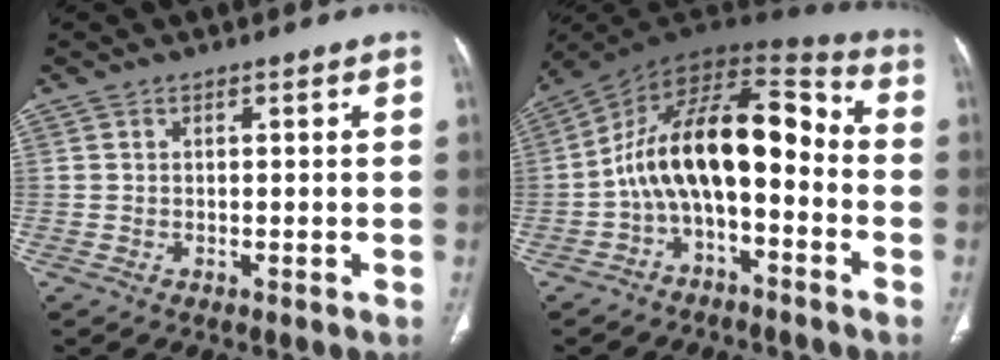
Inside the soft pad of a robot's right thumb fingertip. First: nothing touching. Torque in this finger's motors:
{"motor_torque": [2.52, 2.49, 1.42, -1.36, 0.23]}